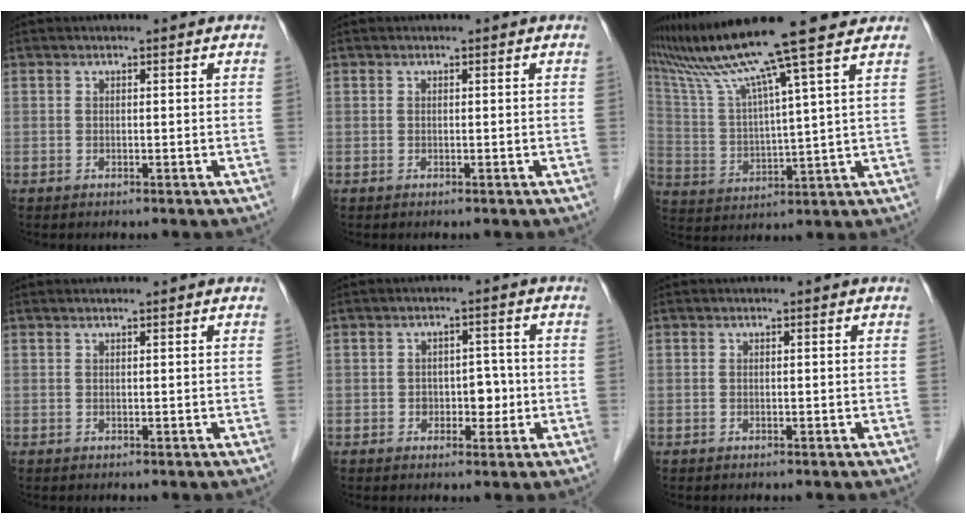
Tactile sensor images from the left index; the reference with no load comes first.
{"total": 0.0}
{"total": 15.0, "force": [12.1, -2.3, 8.5], "torque": [-0.159, 0.005, 0.203]}
{"total": 1.2, "force": [1.1, -0.1, 0.5], "torque": [-0.008, 0.016, 0.023]}
{"total": 3.6, "force": [-0.7, 2.4, 2.6], "torque": [-0.031, 0.010, -0.006]}
{"total": 0.0}